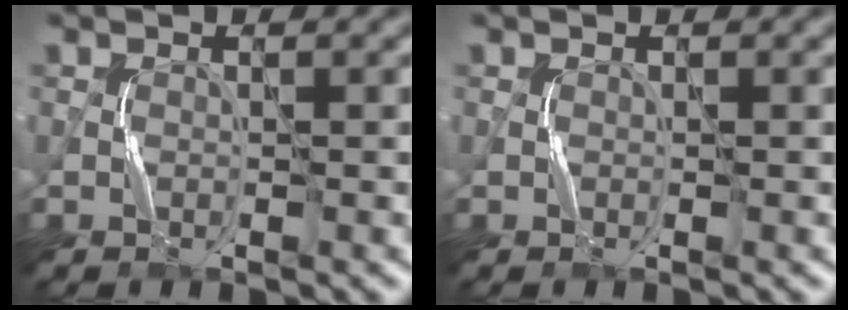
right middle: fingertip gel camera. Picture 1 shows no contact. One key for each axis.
{"total": 0.0}